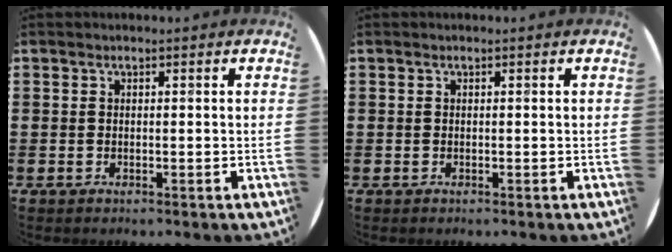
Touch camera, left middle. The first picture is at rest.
{"total": 0.0}